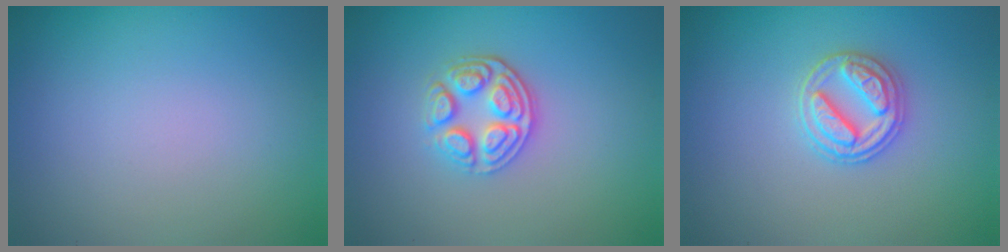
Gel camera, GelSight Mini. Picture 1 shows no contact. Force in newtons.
{"total": 3.5, "press": 3.0, "slide": 1.9}
{"total": 3.1, "press": 2.9, "slide": 1.0}